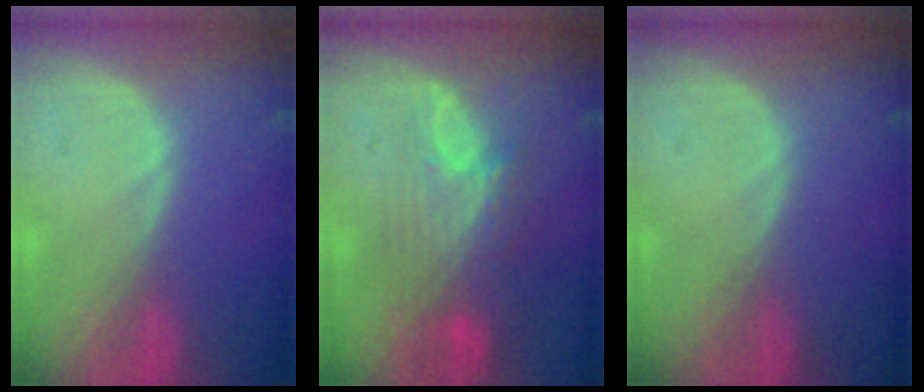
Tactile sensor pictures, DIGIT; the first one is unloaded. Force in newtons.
{"total": 9.6, "press": 8.1, "slide": 5.1}
{"total": 0.0}